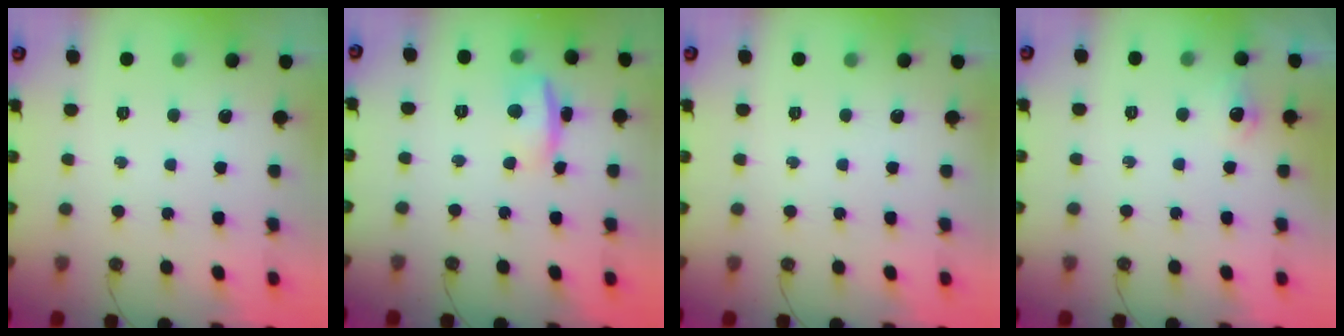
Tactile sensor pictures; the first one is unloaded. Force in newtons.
{"total": 11.7, "press": 5.7, "slide": 10.3}
{"total": 0.0}
{"total": 6.3, "press": 6.3, "slide": 0.8}